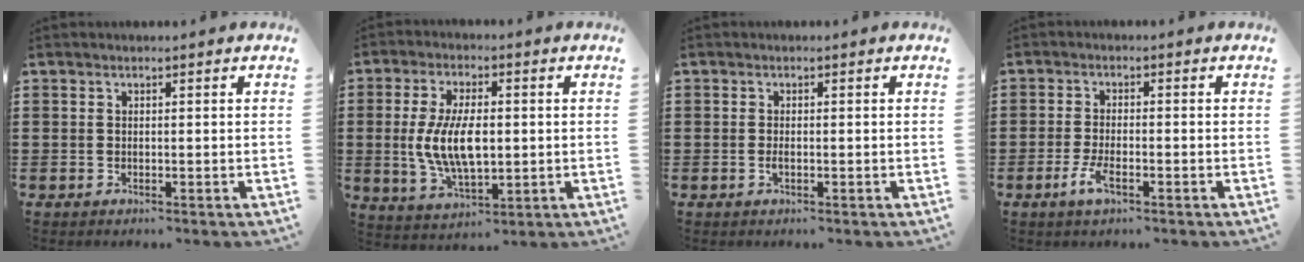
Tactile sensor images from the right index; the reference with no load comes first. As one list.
[{"total": 9.4, "force": [-0.1, 4.5, 8.2], "torque": [-0.177, 0.003, -0.004]}, {"total": 1.0, "force": [-0.3, 0.3, 0.9], "torque": [-0.018, -0.004, -0.005]}, {"total": 4.0, "force": [-1.9, 1.3, 3.3], "torque": [-0.075, -0.004, -0.040]}]